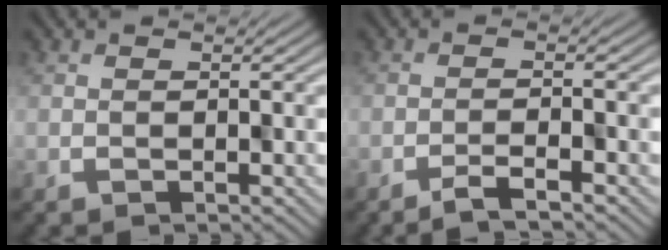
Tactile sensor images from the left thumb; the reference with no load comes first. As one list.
[{"total": 2.6, "force": [-2.0, 0.2, 1.7], "torque": [-0.025, 0.007, -0.040]}]